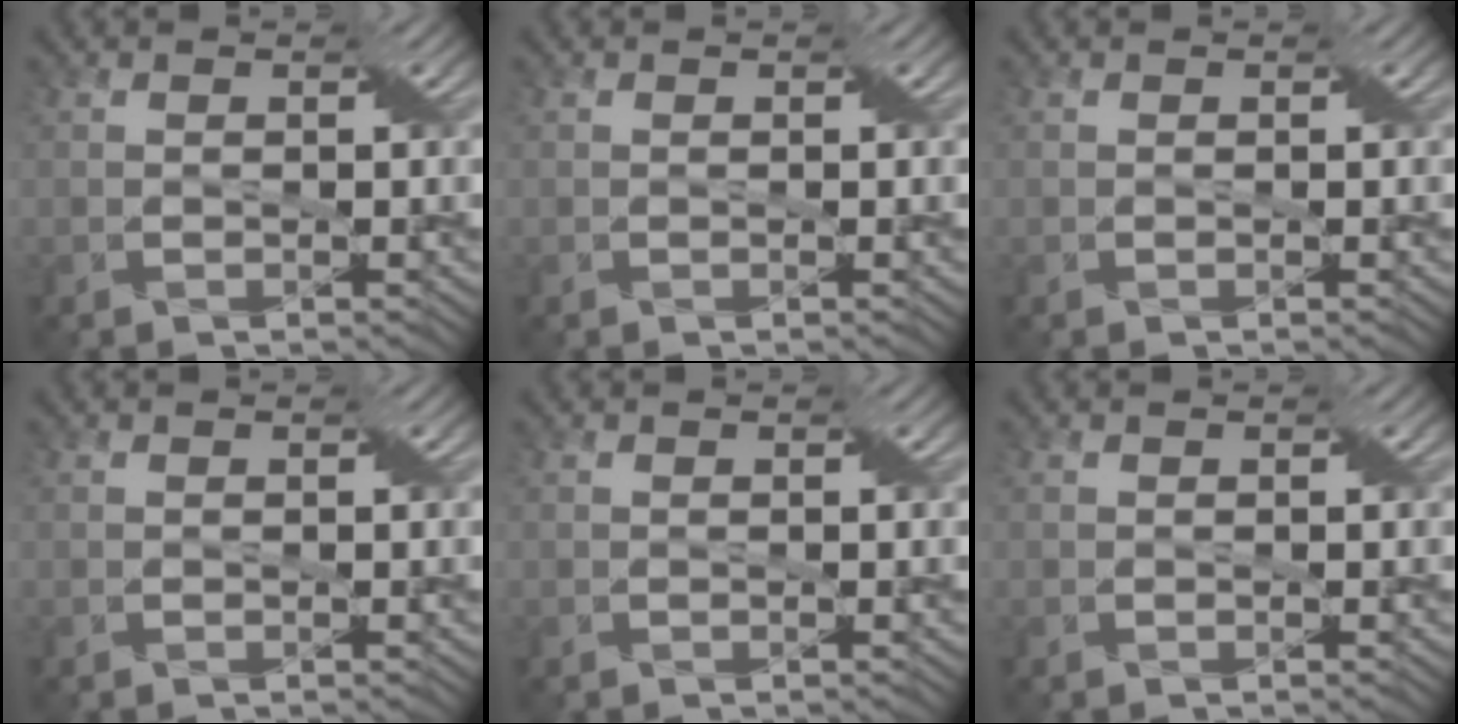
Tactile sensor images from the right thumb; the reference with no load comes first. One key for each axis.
{"total": 0.0}
{"total": 0.0}
{"total": 0.0}
{"total": 0.0}
{"total": 0.0}